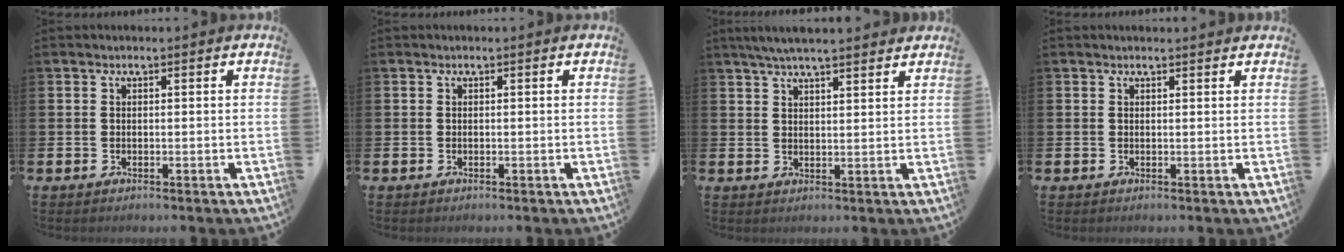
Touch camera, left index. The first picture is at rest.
{"total": 0.0}
{"total": 4.7, "force": [4.3, 0.5, 1.8], "torque": [-0.044, -0.009, 0.078]}
{"total": 0.6, "force": [0.6, 0.0, 0.2], "torque": [0.006, -0.003, 0.009]}